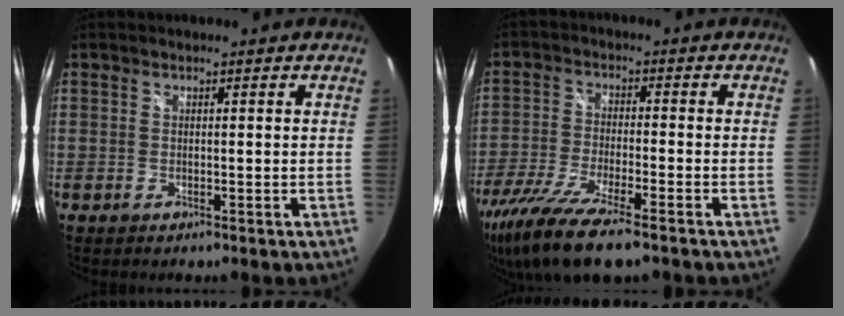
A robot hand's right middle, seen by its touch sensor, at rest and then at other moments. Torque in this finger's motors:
{"motor_torque": [1.15, -0.99, 0.26, 0.10]}